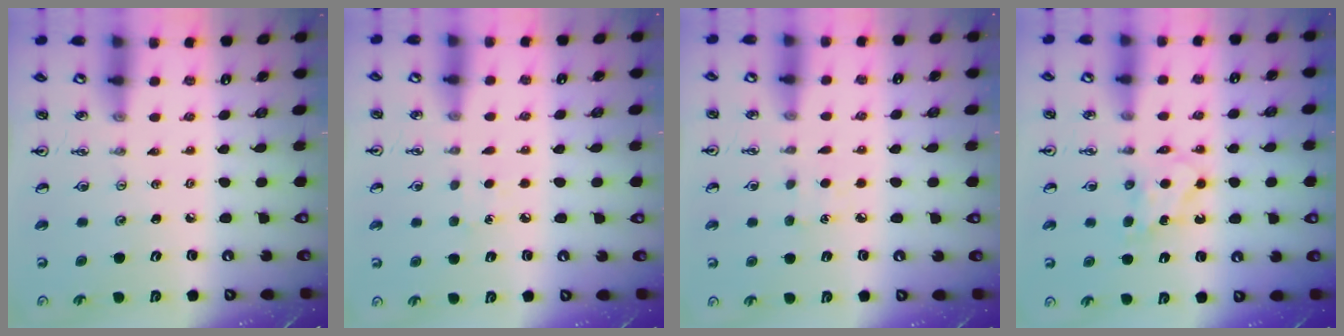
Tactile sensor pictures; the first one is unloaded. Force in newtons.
{"total": 4.2, "press": 4.2, "slide": 0.5}
{"total": 4.9, "press": 4.9, "slide": 0.6}
{"total": 5.9, "press": 5.8, "slide": 1.3}